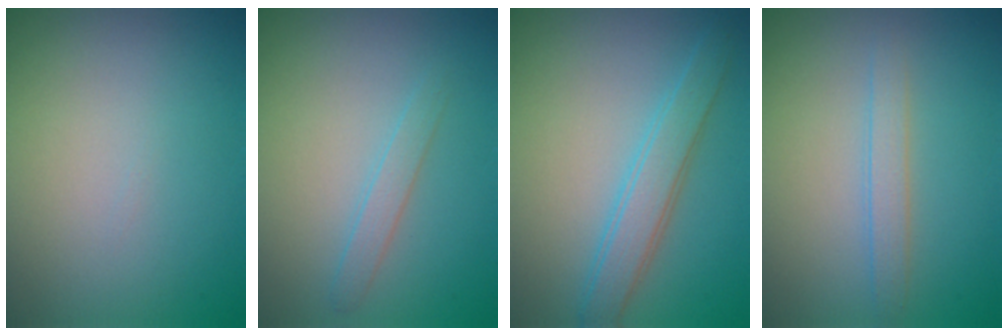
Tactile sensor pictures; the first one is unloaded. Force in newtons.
{"total": 1.3, "press": 1.3, "slide": 0.1}
{"total": 3.1, "press": 3.1, "slide": 0.1}
{"total": 1.8, "press": 1.8, "slide": 0.0}